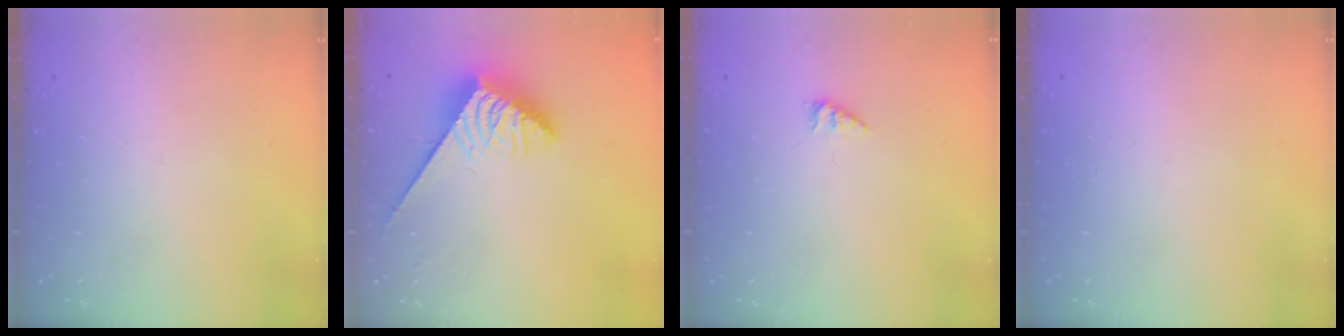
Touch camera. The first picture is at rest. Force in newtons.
{"total": 4.0, "press": 3.9, "slide": 0.7}
{"total": 2.8, "press": 2.7, "slide": 0.5}
{"total": 0.0}